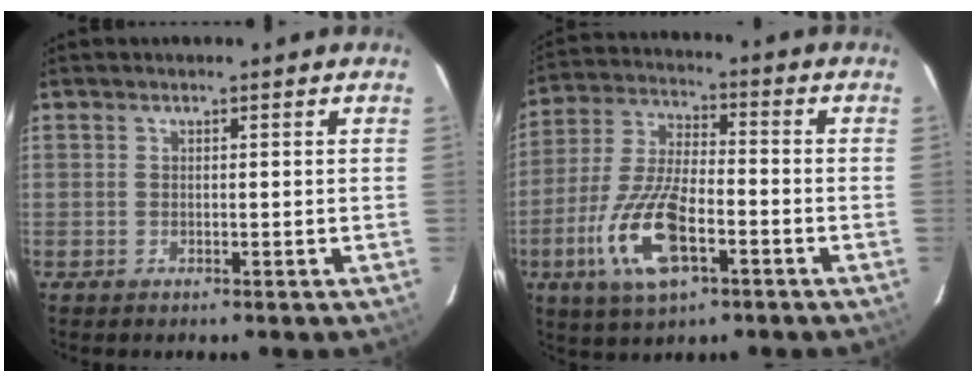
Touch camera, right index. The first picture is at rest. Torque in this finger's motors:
{"motor_torque": [1.85, -0.29, 0.76, 0.11]}